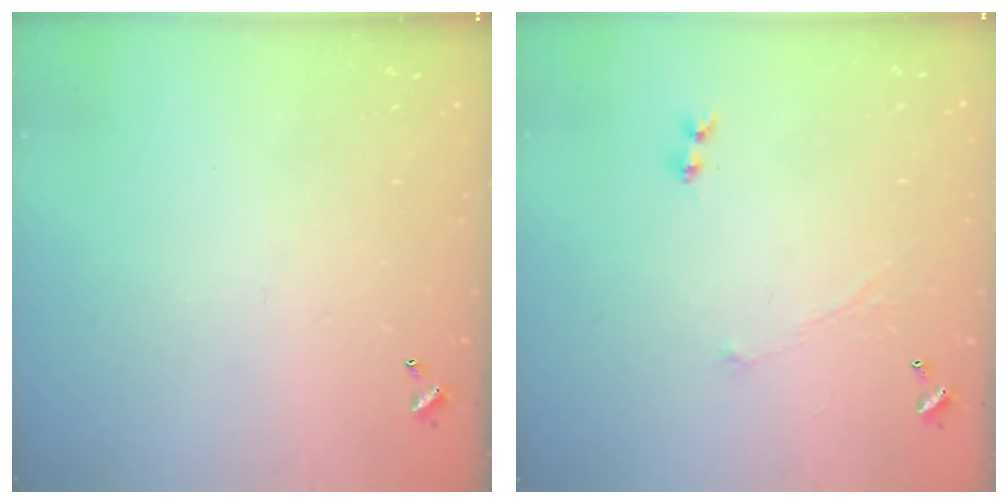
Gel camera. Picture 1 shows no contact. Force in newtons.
{"total": 1.2, "press": 0.7, "slide": 1.0}